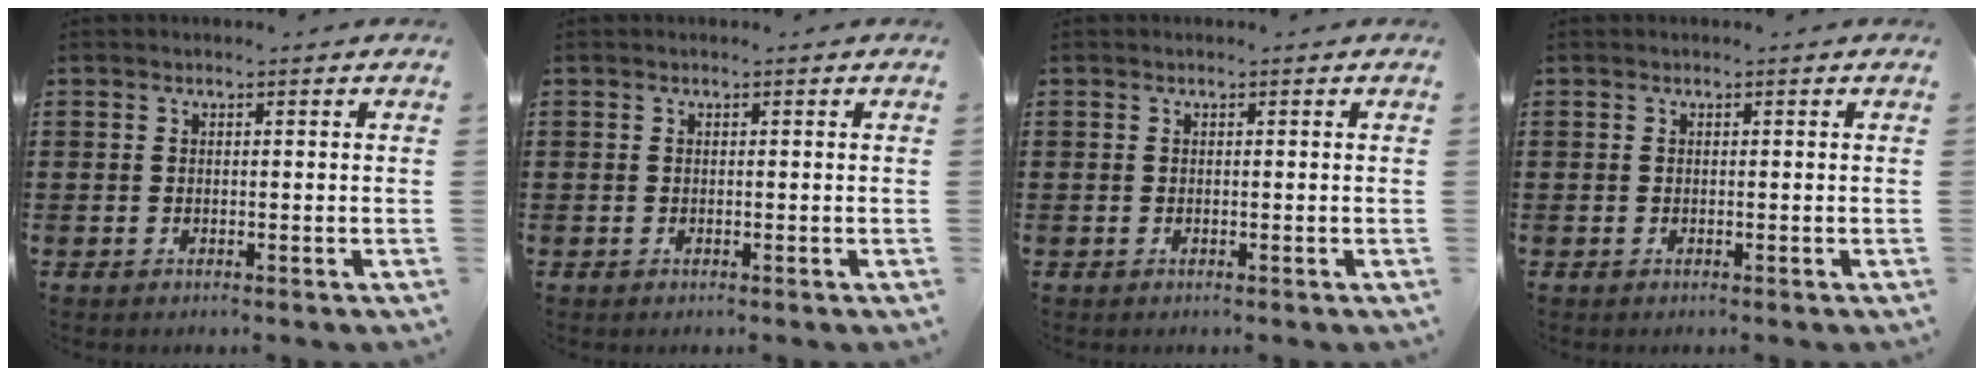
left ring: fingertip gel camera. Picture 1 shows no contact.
{"total": 0.0}
{"total": 0.0}
{"total": 0.0}